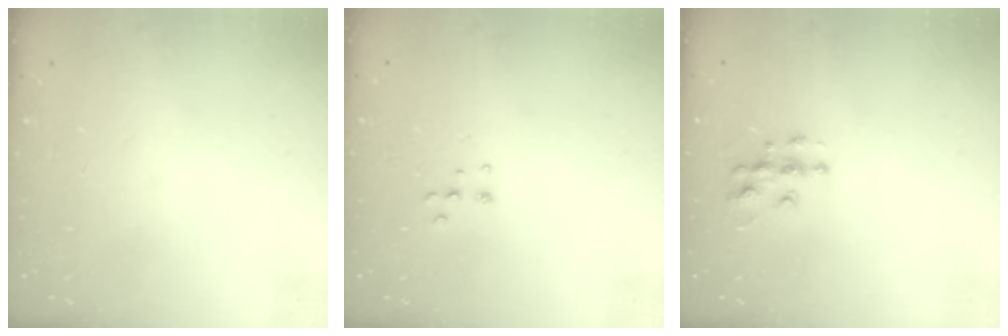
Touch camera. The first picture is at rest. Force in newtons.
{"total": 4.4, "press": 4.4, "slide": 0.5}
{"total": 7.0, "press": 7.0, "slide": 0.3}